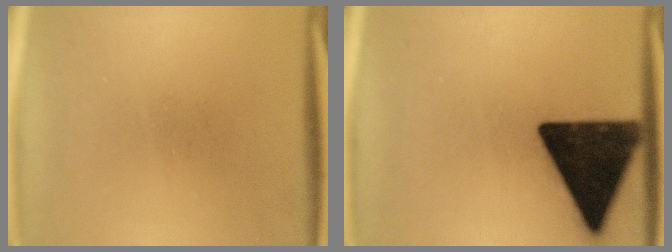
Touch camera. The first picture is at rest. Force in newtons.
{"total": 18.0}